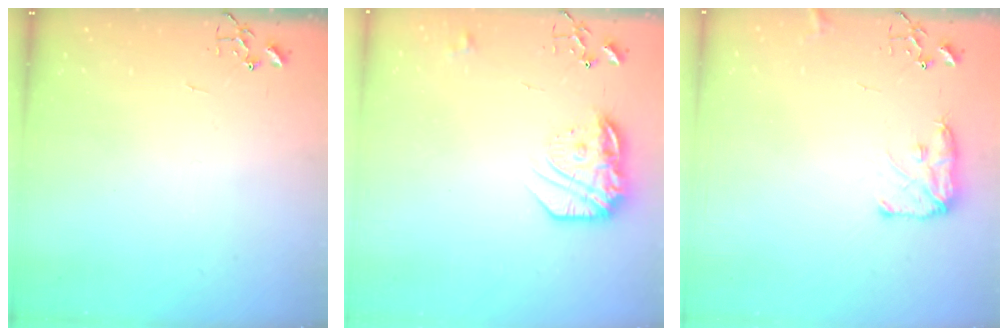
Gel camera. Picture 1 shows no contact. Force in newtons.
{"total": 17.3, "press": 17.2, "slide": 1.2}
{"total": 8.9, "press": 8.8, "slide": 0.6}